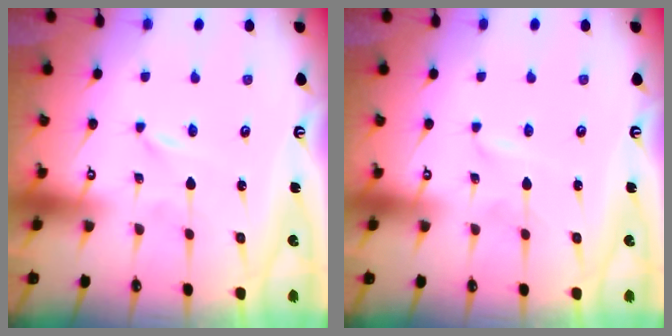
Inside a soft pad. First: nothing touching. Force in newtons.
{"total": 1.1, "press": 1.1, "slide": 0.1}